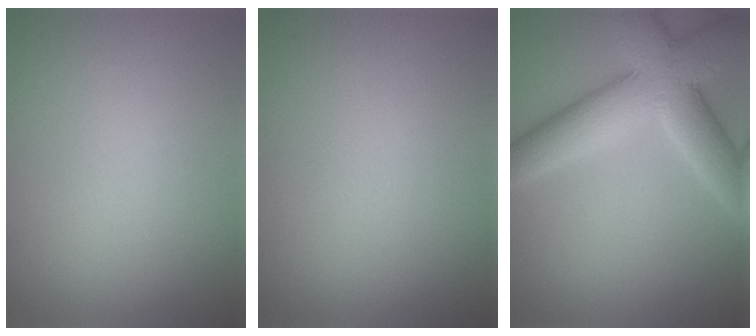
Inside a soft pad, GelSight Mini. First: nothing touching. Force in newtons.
{"total": 0.0}
{"total": 8.6, "press": 8.6, "slide": 0.5}